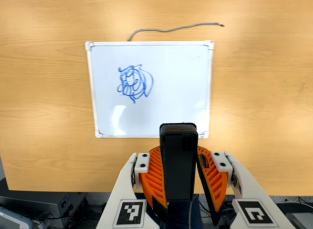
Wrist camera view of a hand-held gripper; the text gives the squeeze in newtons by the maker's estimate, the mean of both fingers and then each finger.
{"total": 7.7, "left": 6.9, "right": 8.5}